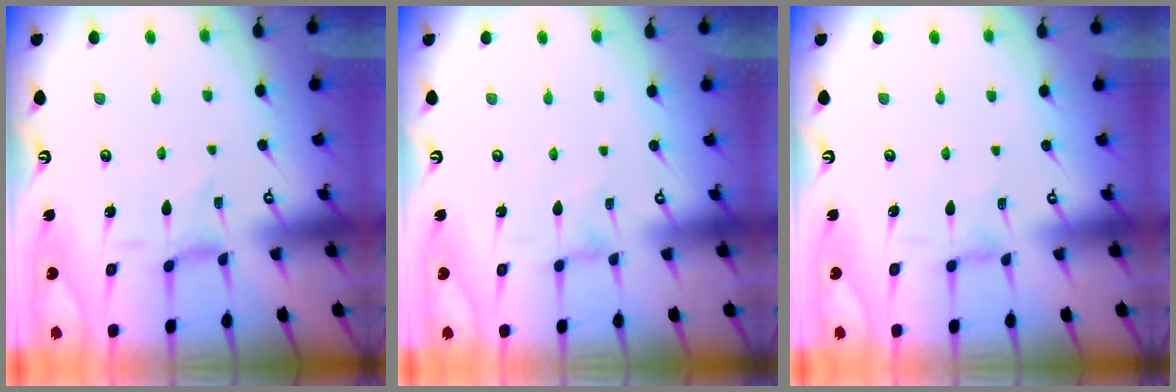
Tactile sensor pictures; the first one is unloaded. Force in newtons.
{"total": 0.0}
{"total": 1.7, "press": 1.6, "slide": 0.1}